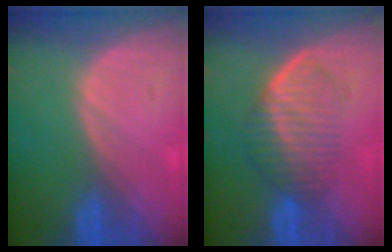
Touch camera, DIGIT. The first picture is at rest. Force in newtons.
{"total": 6.8, "press": 6.1, "slide": 3.1}